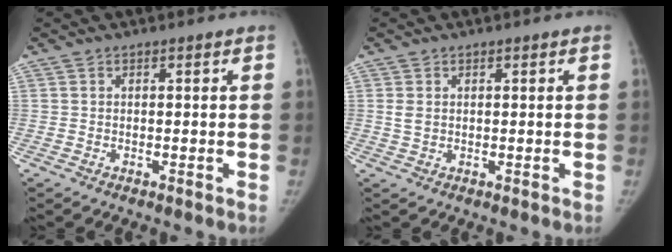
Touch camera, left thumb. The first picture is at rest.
{"total": 1.8, "force": [0.5, 1.3, 1.1], "torque": [-0.015, -0.002, 0.013]}